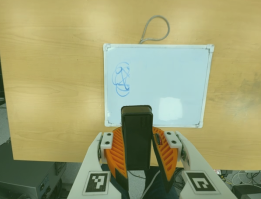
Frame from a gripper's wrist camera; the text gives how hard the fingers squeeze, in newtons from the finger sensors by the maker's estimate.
{"total": 7.2, "left": 6.8, "right": 7.5}